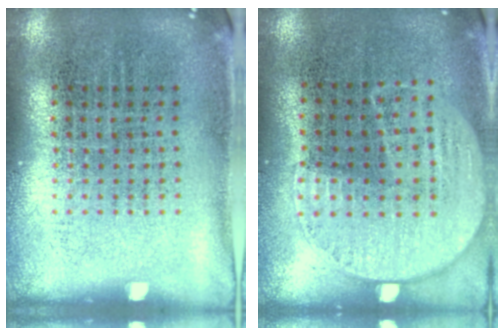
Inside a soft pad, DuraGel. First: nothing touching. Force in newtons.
{"total": 1.1, "press": 1.0, "slide": 0.5}